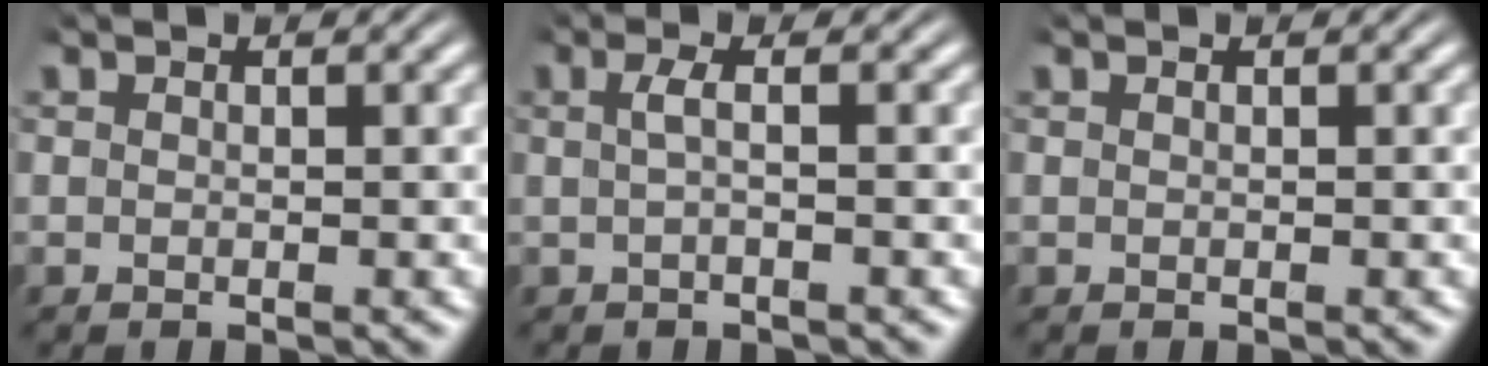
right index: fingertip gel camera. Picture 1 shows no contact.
{"total": 1.5, "force": [-0.2, -0.2, 1.5], "torque": [-0.031, -0.001, -0.002]}
{"total": 0.0}